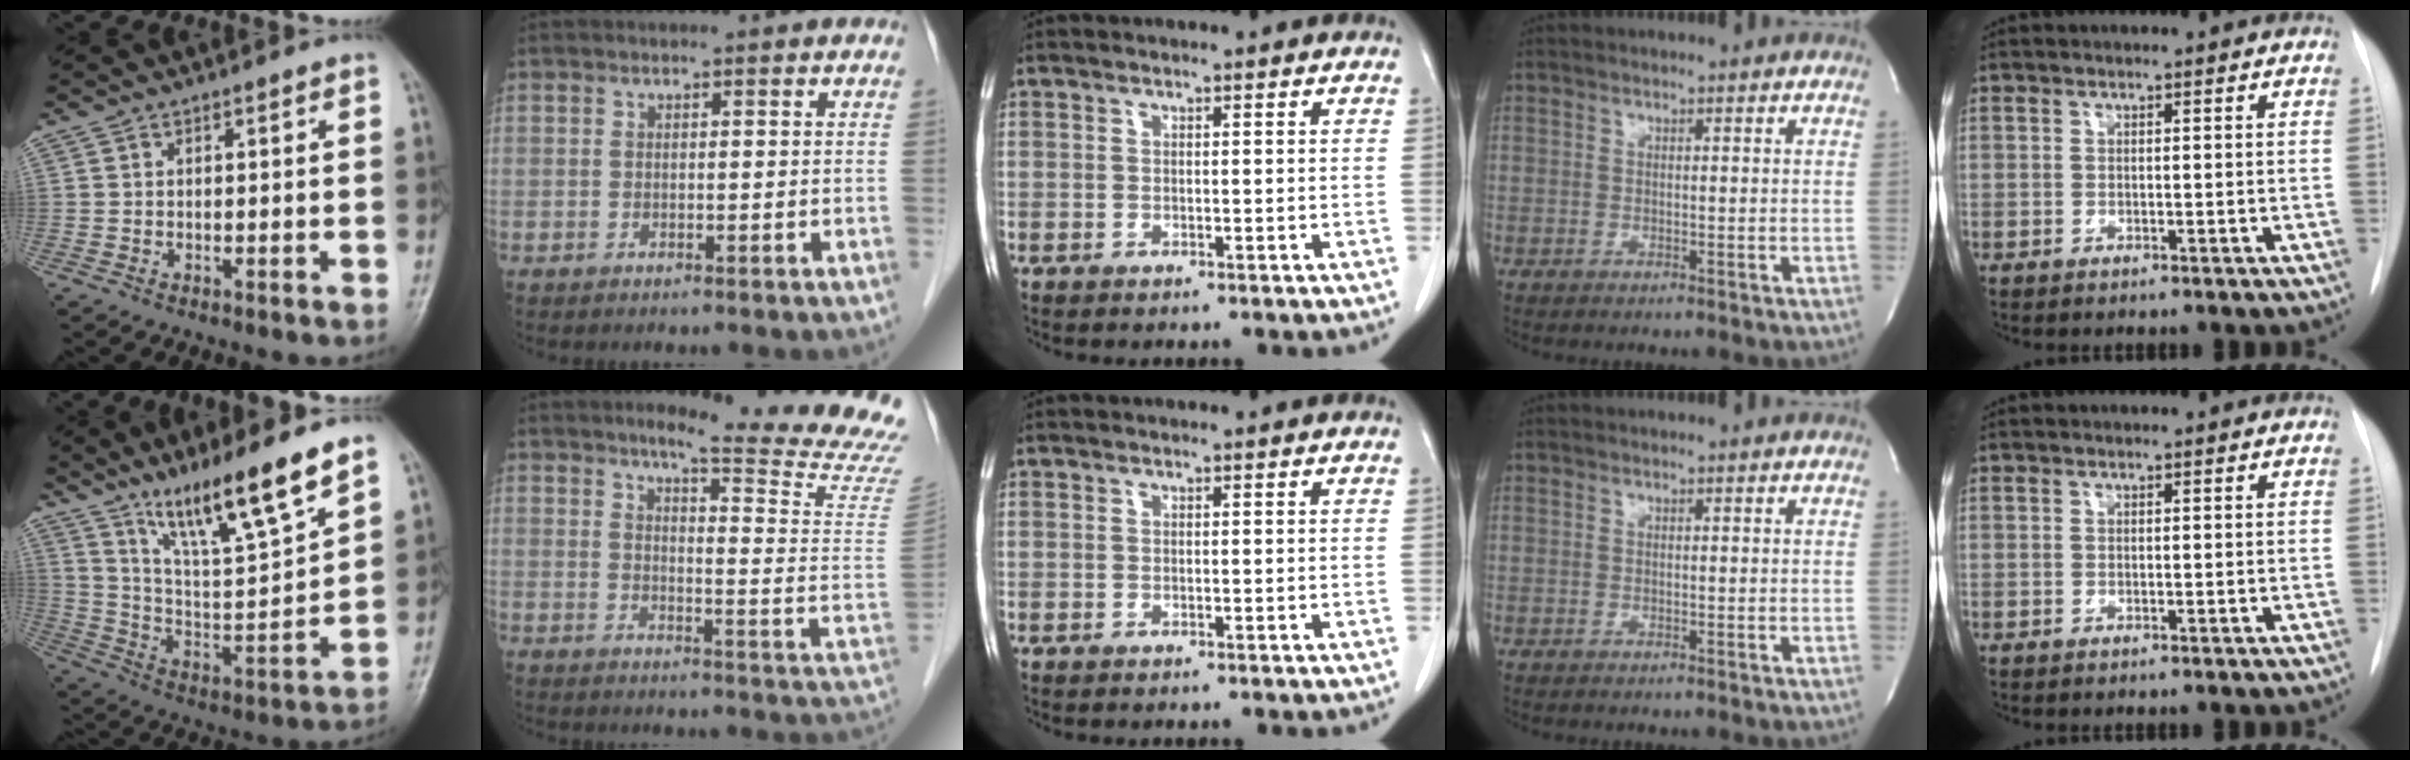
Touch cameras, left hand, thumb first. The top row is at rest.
{"thumb": {"total": 17.7, "force": [12.4, 2.2, 12.4], "torque": [-0.193, -0.068, 0.227]}, "index": {"total": 17.2, "force": [15.7, -2.0, 6.8], "torque": [-0.101, -0.119, 0.179]}}